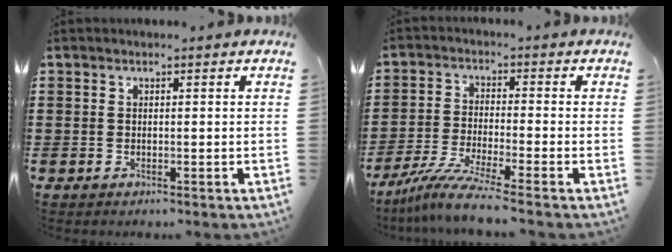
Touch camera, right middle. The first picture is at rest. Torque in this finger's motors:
{"motor_torque": [1.46, -0.68, 0.51, 0.15]}